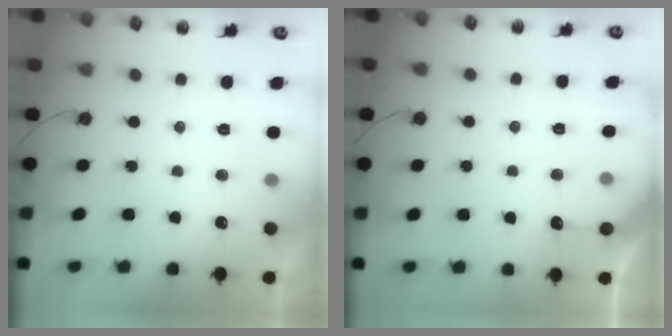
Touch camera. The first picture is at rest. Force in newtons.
{"total": 3.2, "press": 3.1, "slide": 0.3}